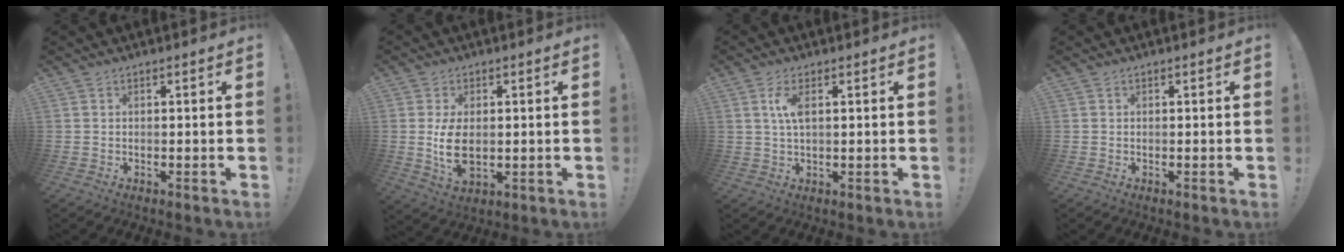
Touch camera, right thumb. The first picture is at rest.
{"total": 8.8, "force": [-0.1, 5.0, 7.2], "torque": [-0.141, -0.014, -0.004]}
{"total": 4.9, "force": [1.3, 1.8, 4.3], "torque": [-0.080, -0.004, 0.015]}
{"total": 0.0}